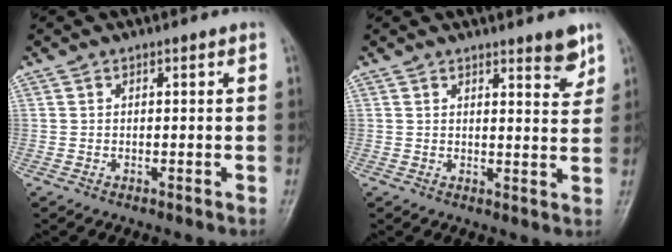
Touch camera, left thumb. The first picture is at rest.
{"total": 4.3, "force": [3.1, 0.9, 2.9], "torque": [-0.027, -0.025, 0.040]}